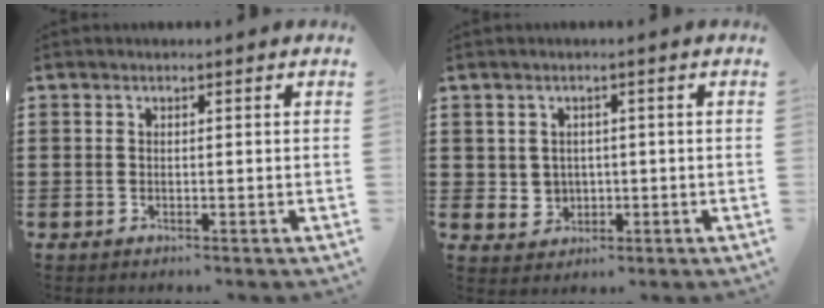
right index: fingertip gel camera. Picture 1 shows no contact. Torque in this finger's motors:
{"motor_torque": [1.00, 1.14, 0.08, 0.02]}